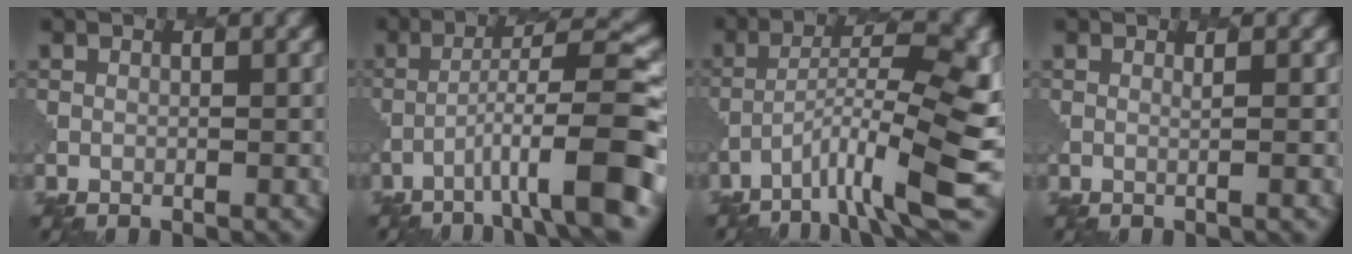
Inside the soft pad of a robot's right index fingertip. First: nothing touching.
{"total": 9.0, "force": [-3.9, 1.1, 8.1], "torque": [-0.121, 0.021, -0.064]}
{"total": 8.7, "force": [-4.1, 1.5, 7.5], "torque": [-0.128, 0.010, -0.073]}
{"total": 1.0, "force": [0.4, 0.2, 0.8], "torque": [-0.010, -0.003, -0.002]}